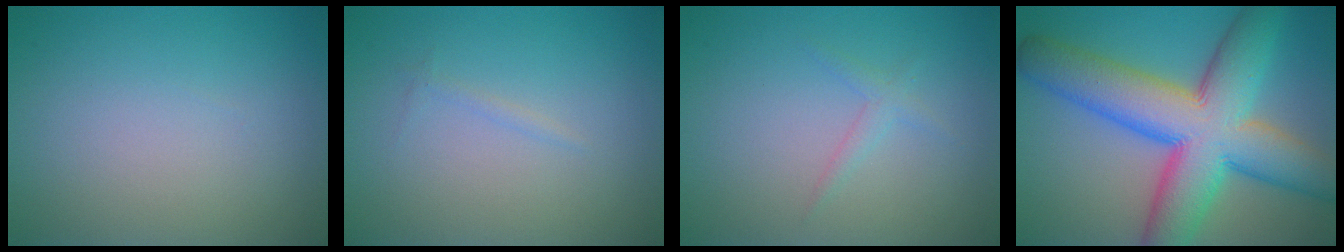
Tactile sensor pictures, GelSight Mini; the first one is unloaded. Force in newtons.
{"total": 0.5, "press": 0.5, "slide": 0.0}
{"total": 1.1, "press": 1.1, "slide": 0.0}
{"total": 12.8, "press": 12.8, "slide": 0.5}